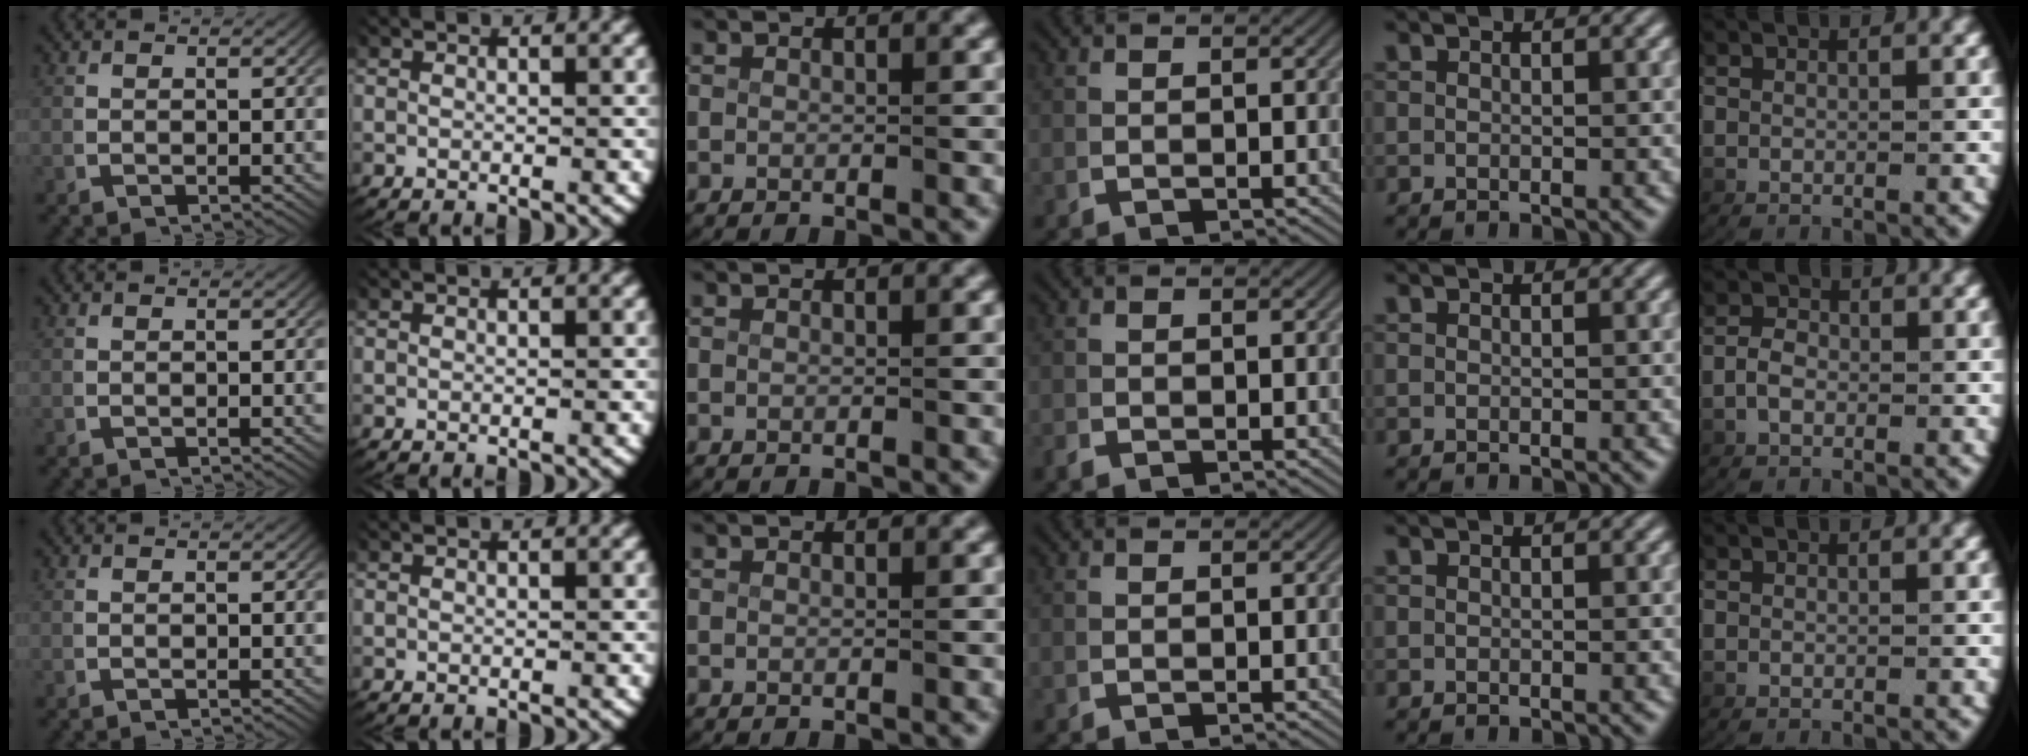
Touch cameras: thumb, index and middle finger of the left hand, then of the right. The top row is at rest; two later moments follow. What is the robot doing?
{"motion": "lift_and_place", "object": "paper towel"}